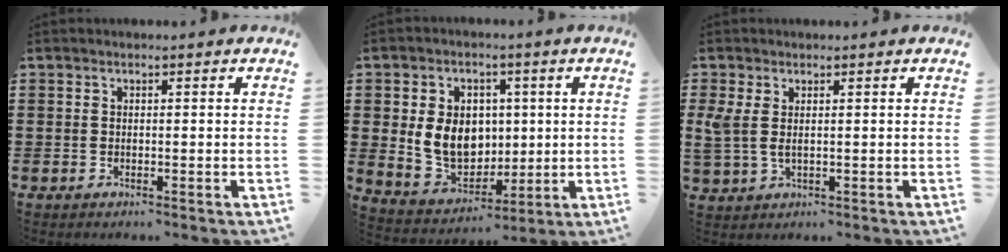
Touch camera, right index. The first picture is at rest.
{"total": 9.1, "force": [0.7, 7.5, 5.2], "torque": [-0.110, 0.009, 0.012]}
{"total": 2.8, "force": [0.9, 1.3, 2.3], "torque": [-0.076, -0.004, 0.008]}